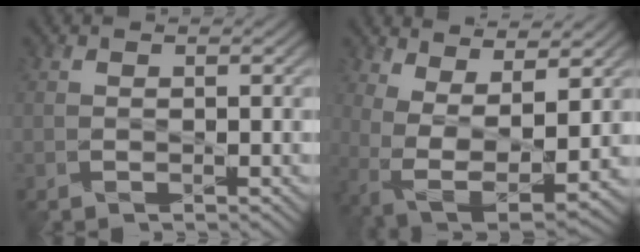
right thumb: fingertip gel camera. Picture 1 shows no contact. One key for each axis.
{"total": 8.0, "fx": 2.8, "fy": 3.1, "fz": 6.9, "tx": -0.149, "ty": -0.012, "tz": 0.059}